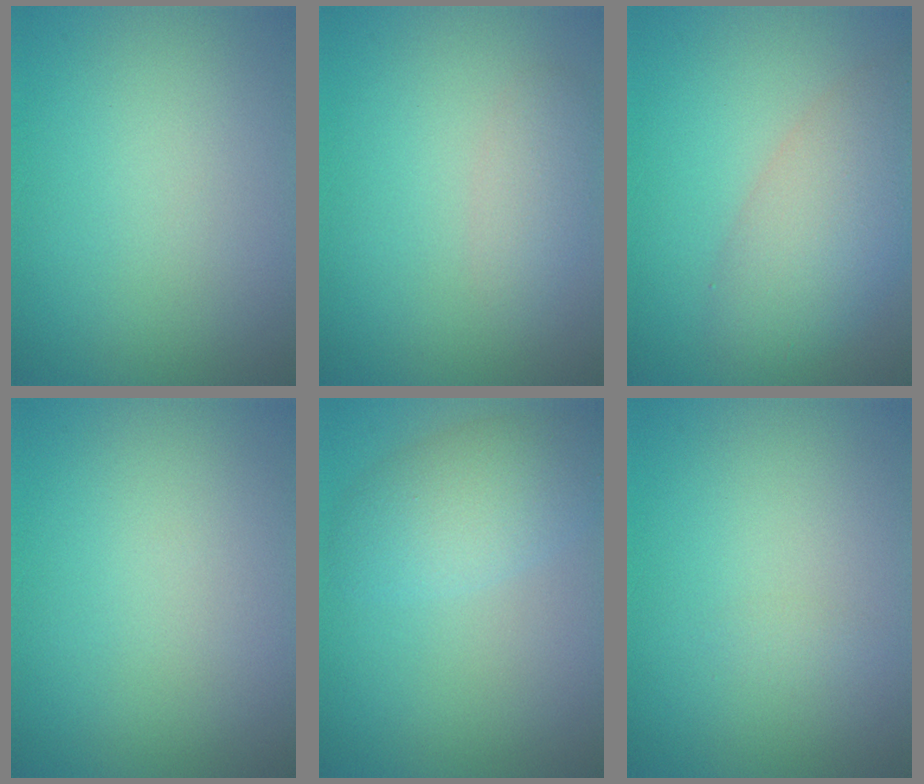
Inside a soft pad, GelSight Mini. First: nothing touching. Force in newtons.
{"total": 1.7, "press": 1.7, "slide": 0.1}
{"total": 6.3, "press": 6.2, "slide": 0.8}
{"total": 0.0}
{"total": 3.9, "press": 3.9, "slide": 0.2}
{"total": 0.6, "press": 0.6, "slide": 0.0}